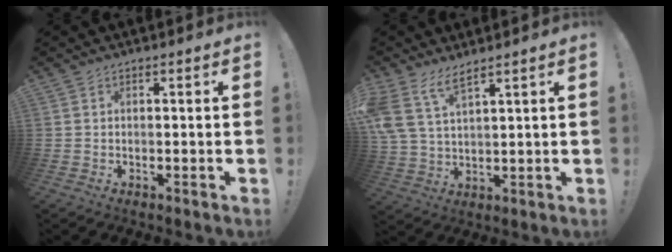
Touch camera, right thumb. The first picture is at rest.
{"total": 8.5, "force": [6.1, 3.2, 5.0], "torque": [-0.112, -0.022, 0.118]}